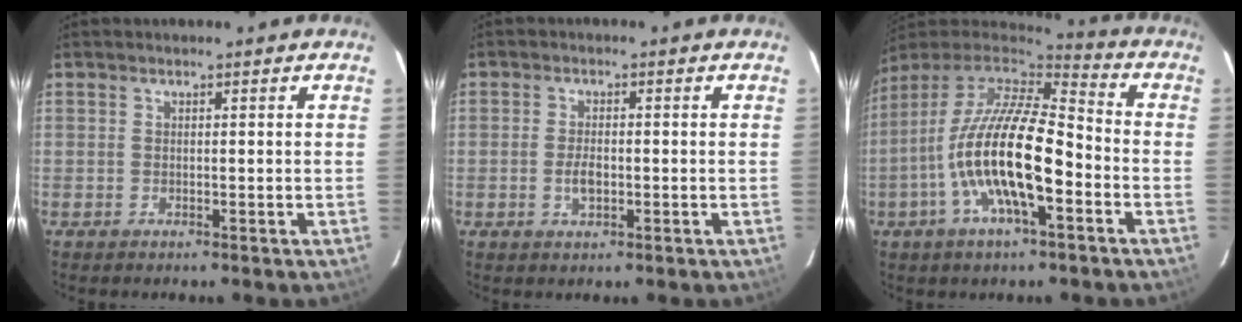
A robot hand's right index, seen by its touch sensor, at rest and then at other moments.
{"total": 3.3, "force": [-0.8, 1.8, 2.6], "torque": [-0.051, 0.000, -0.013]}
{"total": 18.9, "force": [-5.8, 5.7, 17.1], "torque": [-0.318, -0.018, -0.113]}